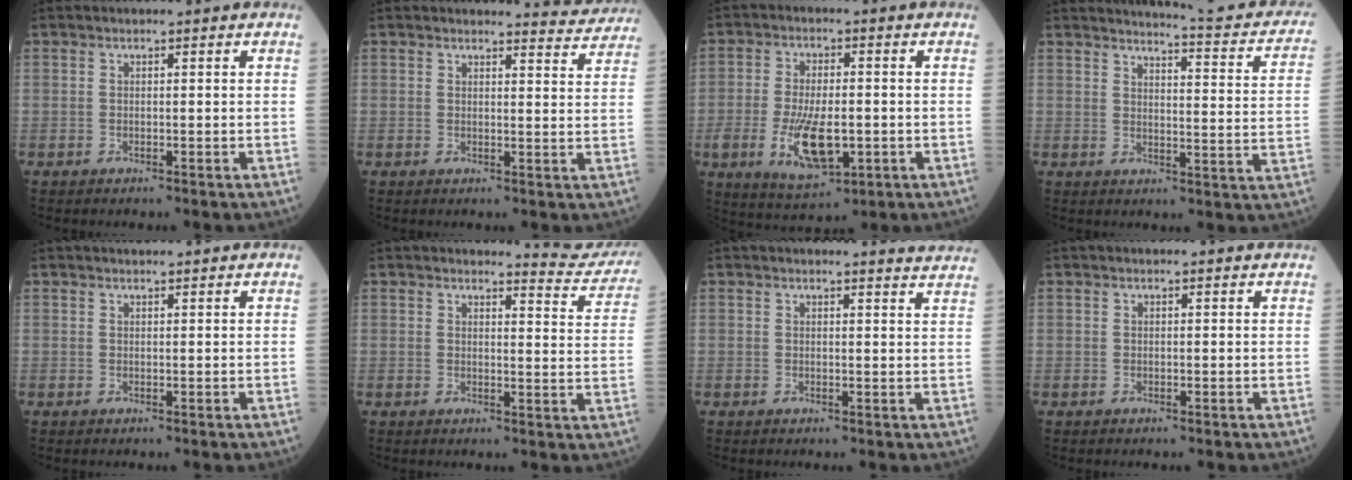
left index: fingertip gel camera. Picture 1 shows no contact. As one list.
[{"total": 5.2, "force": [5.1, 0.2, -0.6], "torque": [0.006, -0.025, 0.041]}, {"total": 9.8, "force": [-2.5, 3.8, 8.6], "torque": [-0.169, -0.016, -0.034]}, {"total": 14.6, "force": [13.5, 0.9, 5.4], "torque": [-0.061, -0.054, 0.137]}, {"total": 2.0, "force": [1.9, 0.2, 0.6], "torque": [-0.009, 0.016, 0.030]}, {"total": 7.7, "force": [7.7, -0.1, -0.7], "torque": [0.011, -0.064, 0.070]}, {"total": 4.5, "force": [4.5, -0.5, 0.3], "torque": [-0.008, -0.021, 0.030]}, {"total": 2.8, "force": [2.8, 0.1, 0.2], "torque": [-0.006, -0.006, 0.017]}]